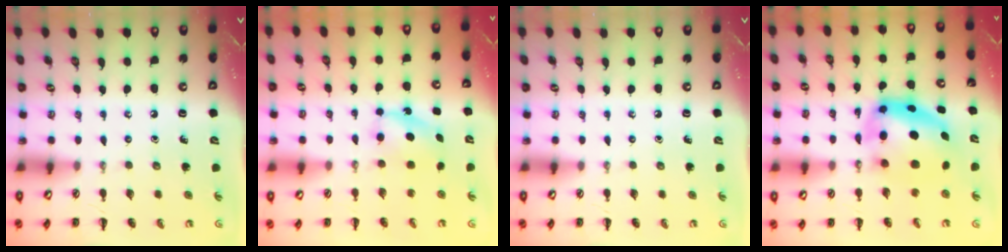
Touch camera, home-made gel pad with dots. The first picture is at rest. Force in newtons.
{"total": 5.8, "press": 5.6, "slide": 1.6}
{"total": 0.0}
{"total": 7.9, "press": 7.7, "slide": 1.8}